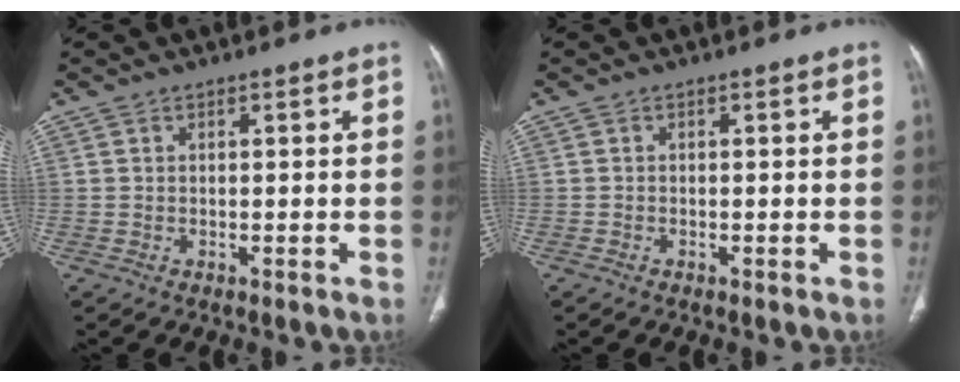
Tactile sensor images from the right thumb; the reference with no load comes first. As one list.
[{"total": 0.0}]